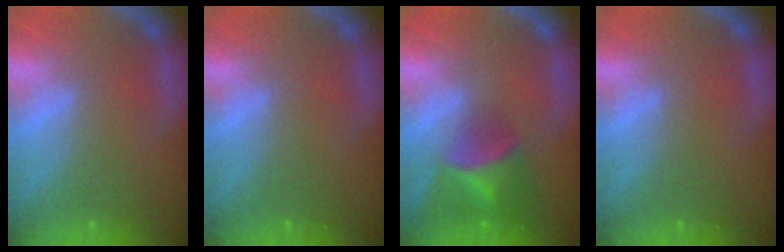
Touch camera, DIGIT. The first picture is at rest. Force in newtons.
{"total": 0.0}
{"total": 6.0}
{"total": 0.0}